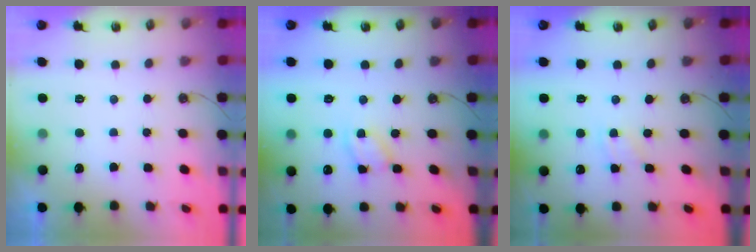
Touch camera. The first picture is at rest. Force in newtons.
{"total": 4.1, "press": 4.1, "slide": 0.3}
{"total": 2.0, "press": 2.0, "slide": 0.4}